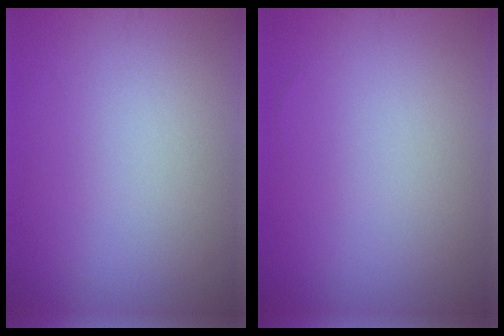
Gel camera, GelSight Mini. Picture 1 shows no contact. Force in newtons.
{"total": 0.0}